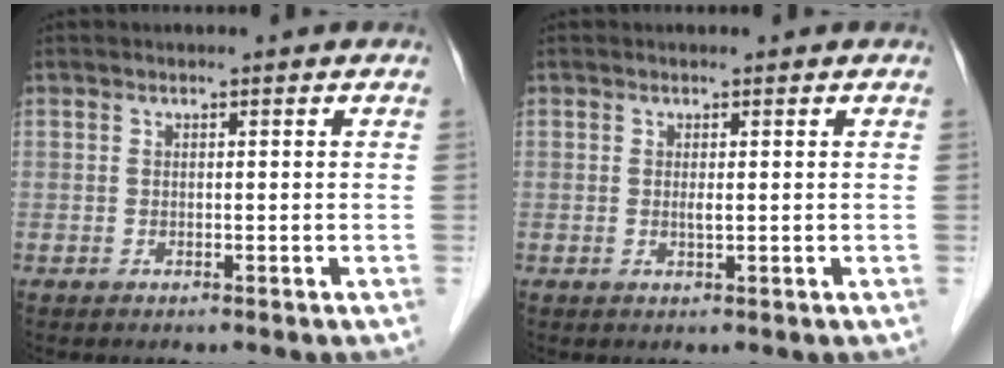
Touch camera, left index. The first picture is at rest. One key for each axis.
{"total": 0.8, "fx": 0.2, "fy": 0.1, "fz": 0.8, "tx": -0.019, "ty": -0.003, "tz": 0.003}